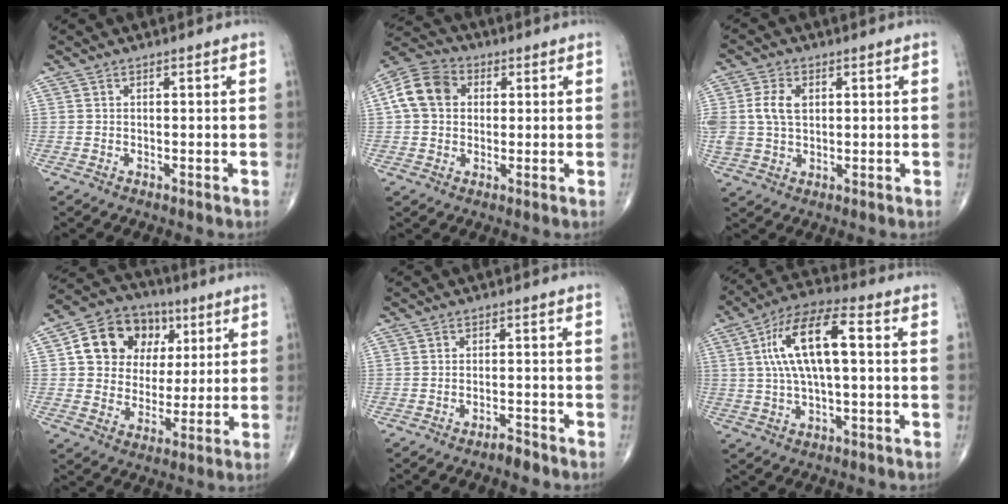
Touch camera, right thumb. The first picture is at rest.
{"total": 10.0, "force": [1.8, 7.8, 5.9], "torque": [-0.102, 0.020, 0.022]}
{"total": 7.4, "force": [1.3, 5.1, 5.2], "torque": [-0.110, 0.004, 0.029]}
{"total": 14.9, "force": [4.4, 12.4, 7.1], "torque": [-0.077, 0.005, 0.073]}
{"total": 2.4, "force": [-2.0, 0.6, 1.1], "torque": [-0.022, 0.009, -0.036]}
{"total": 14.3, "force": [2.1, 5.2, 13.2], "torque": [-0.256, 0.033, 0.034]}